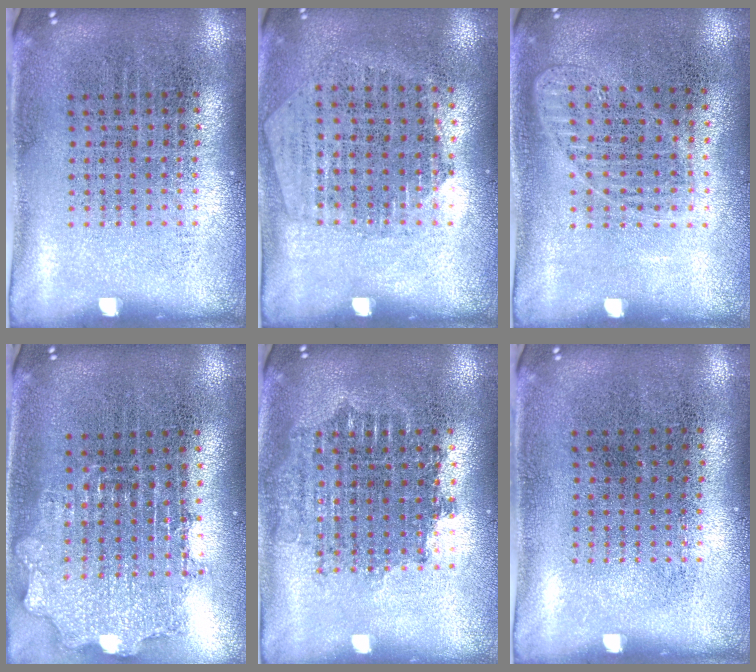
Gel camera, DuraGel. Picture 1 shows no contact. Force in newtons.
{"total": 1.2, "press": 1.1, "slide": 0.4}
{"total": 1.1, "press": 1.1, "slide": 0.2}
{"total": 1.9, "press": 1.5, "slide": 1.1}
{"total": 1.6, "press": 1.3, "slide": 1.0}
{"total": 0.0}